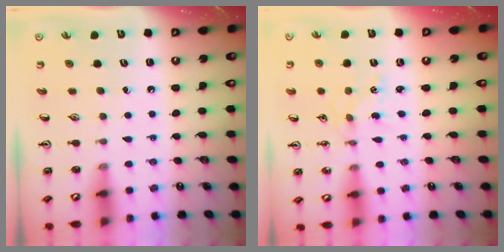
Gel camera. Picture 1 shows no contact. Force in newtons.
{"total": 0.7, "press": 0.6, "slide": 0.2}